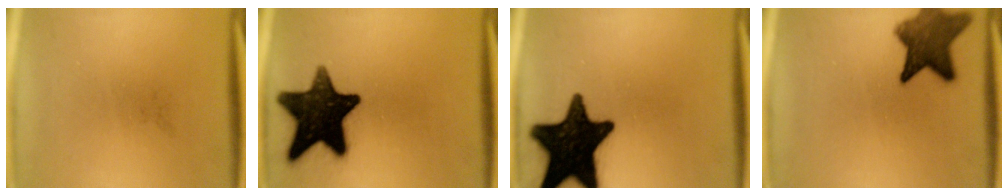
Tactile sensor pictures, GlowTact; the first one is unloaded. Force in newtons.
{"total": 16.8}
{"total": 19.3}
{"total": 9.7}